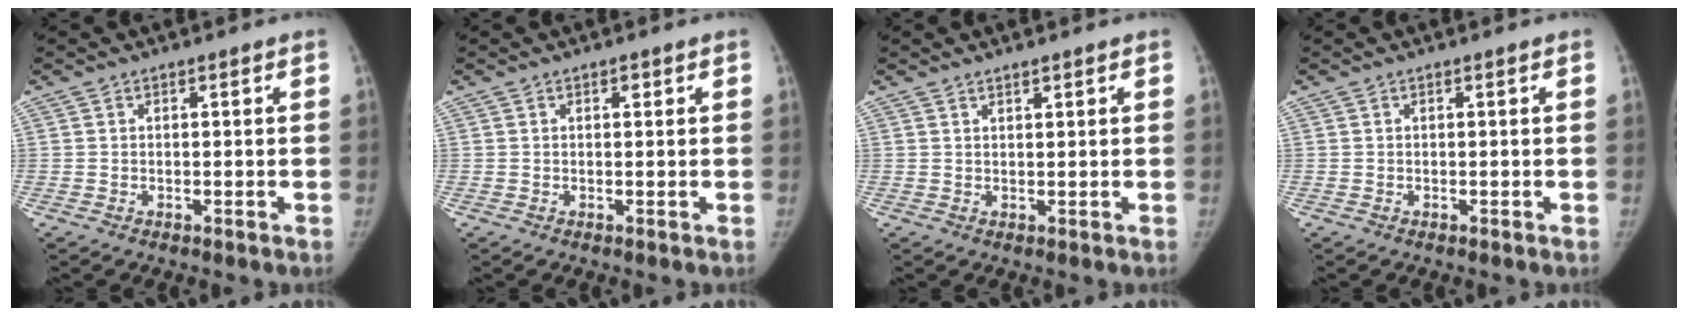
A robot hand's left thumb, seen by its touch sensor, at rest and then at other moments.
{"total": 0.9, "force": [0.4, 0.5, 0.6], "torque": [-0.005, -0.001, 0.005]}
{"total": 1.2, "force": [1.0, 0.3, 0.6], "torque": [-0.006, -0.007, 0.018]}
{"total": 0.0}